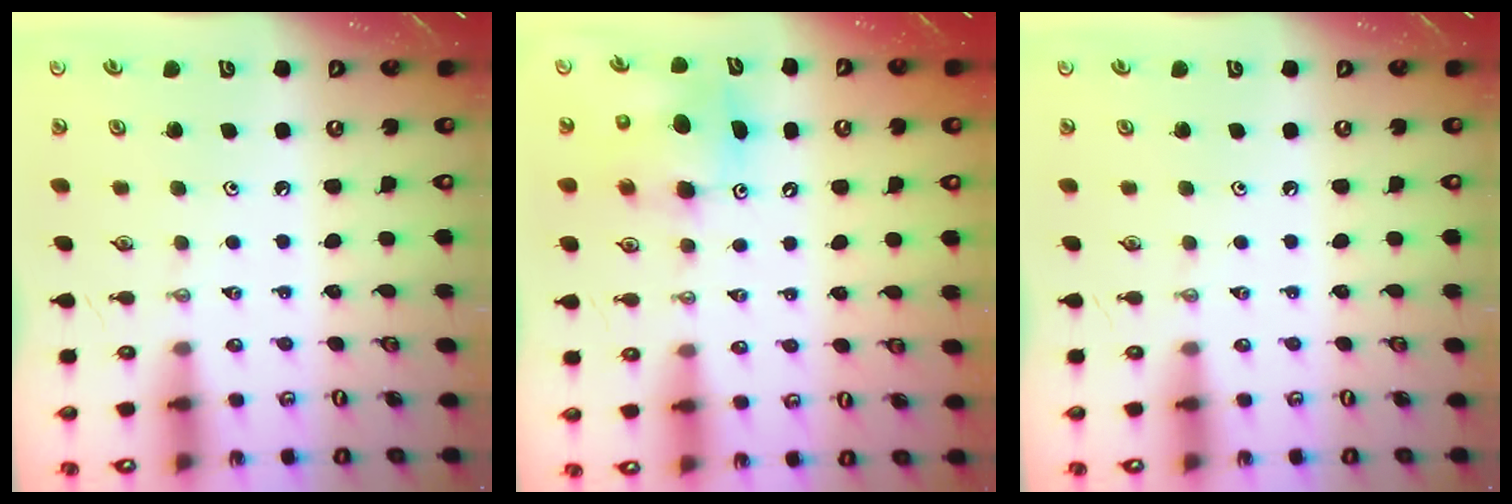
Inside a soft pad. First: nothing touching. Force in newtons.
{"total": 8.0, "press": 7.7, "slide": 2.1}
{"total": 0.0}